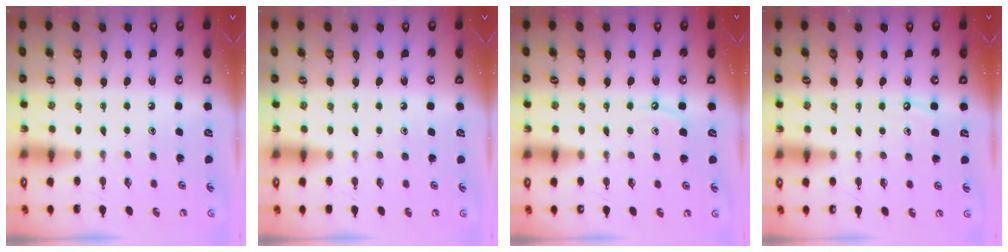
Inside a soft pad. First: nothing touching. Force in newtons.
{"total": 2.7, "press": 2.6, "slide": 0.4}
{"total": 5.1, "press": 5.0, "slide": 0.7}
{"total": 4.0, "press": 4.0, "slide": 0.6}